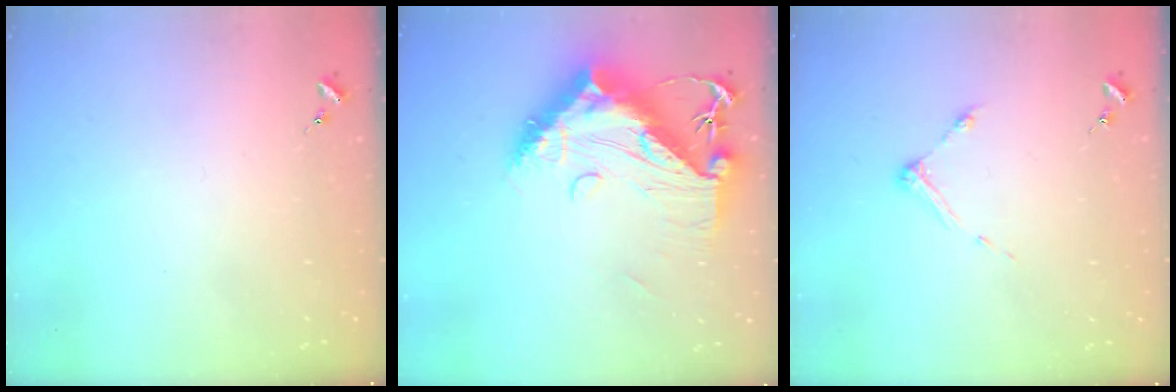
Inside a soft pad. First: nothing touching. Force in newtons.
{"total": 16.8, "press": 16.7, "slide": 1.4}
{"total": 6.9, "press": 6.9, "slide": 0.5}